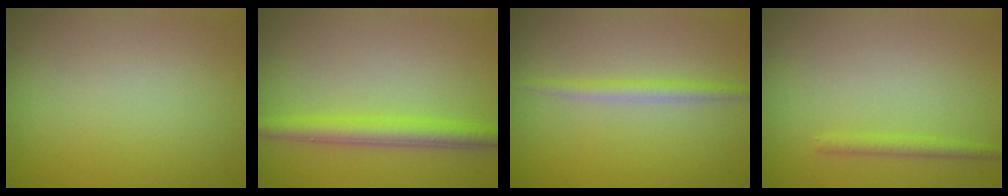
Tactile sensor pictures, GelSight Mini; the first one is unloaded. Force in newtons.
{"total": 3.5, "press": 3.5, "slide": 0.1}
{"total": 1.7, "press": 1.7, "slide": 0.0}
{"total": 1.3, "press": 1.3, "slide": 0.1}